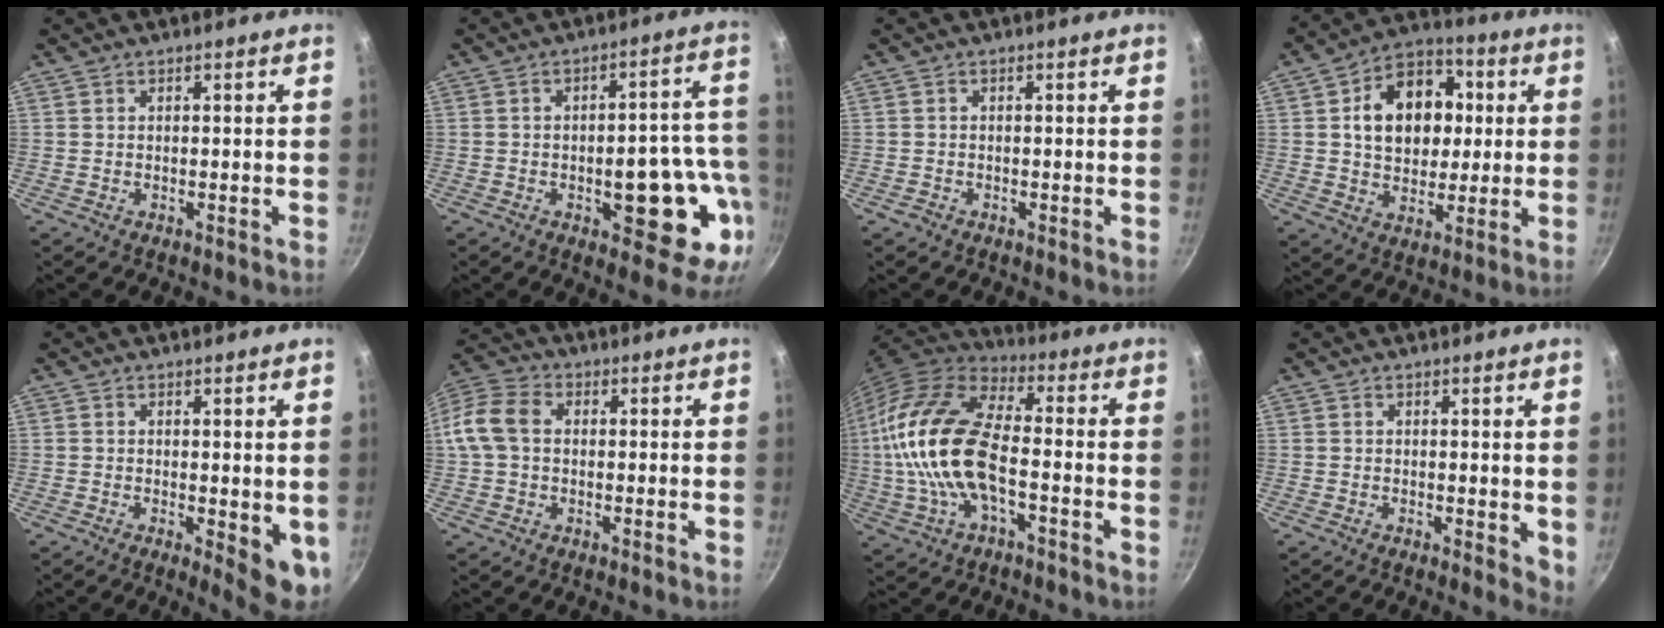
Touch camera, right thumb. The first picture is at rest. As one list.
[{"total": 17.5, "force": [-4.4, 6.7, 15.6], "torque": [-0.170, 0.021, -0.053]}, {"total": 0.9, "force": [-0.6, 0.6, 0.2], "torque": [-0.008, 0.005, -0.012]}, {"total": 16.1, "force": [2.7, 12.0, 10.3], "torque": [-0.120, 0.017, 0.036]}, {"total": 6.4, "force": [-0.5, 2.4, 5.9], "torque": [-0.067, -0.010, -0.001]}, {"total": 9.4, "force": [0.6, 6.9, 6.4], "torque": [-0.122, 0.025, -0.005]}, {"total": 19.3, "force": [-2.1, 9.2, 16.8], "torque": [-0.321, 0.031, -0.052]}, {"total": 3.4, "force": [0.5, 1.7, 2.9], "torque": [-0.033, -0.006, 0.007]}]